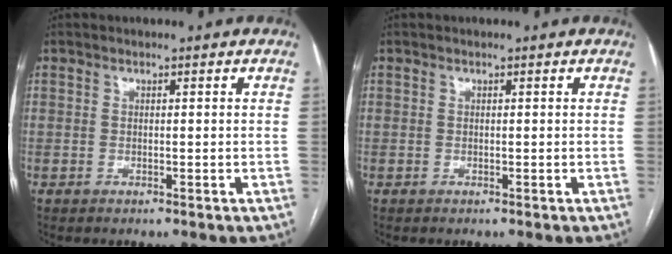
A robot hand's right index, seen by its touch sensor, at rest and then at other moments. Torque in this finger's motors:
{"motor_torque": [0.00, 0.00, 0.00, 0.00]}